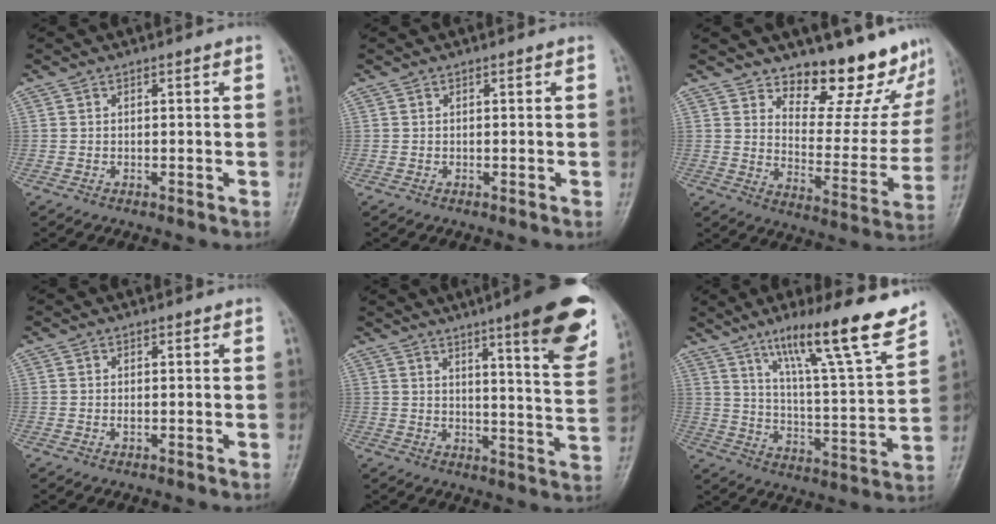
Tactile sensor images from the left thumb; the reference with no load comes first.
{"total": 0.0}
{"total": 17.8, "force": [14.8, 6.8, 7.1], "torque": [-0.029, -0.129, 0.194]}
{"total": 0.8, "force": [0.1, 0.6, 0.6], "torque": [-0.006, 0.000, 0.000]}
{"total": 17.7, "force": [10.3, 2.8, 14.1], "torque": [-0.152, -0.054, 0.133]}
{"total": 18.8, "force": [12.9, 2.2, 13.5], "torque": [-0.190, -0.068, 0.208]}